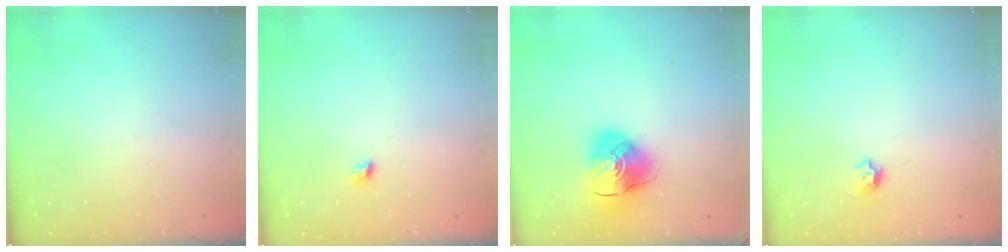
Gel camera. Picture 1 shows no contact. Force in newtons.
{"total": 3.7, "press": 3.6, "slide": 0.8}
{"total": 12.6, "press": 12.5, "slide": 1.6}
{"total": 4.1, "press": 4.0, "slide": 0.7}